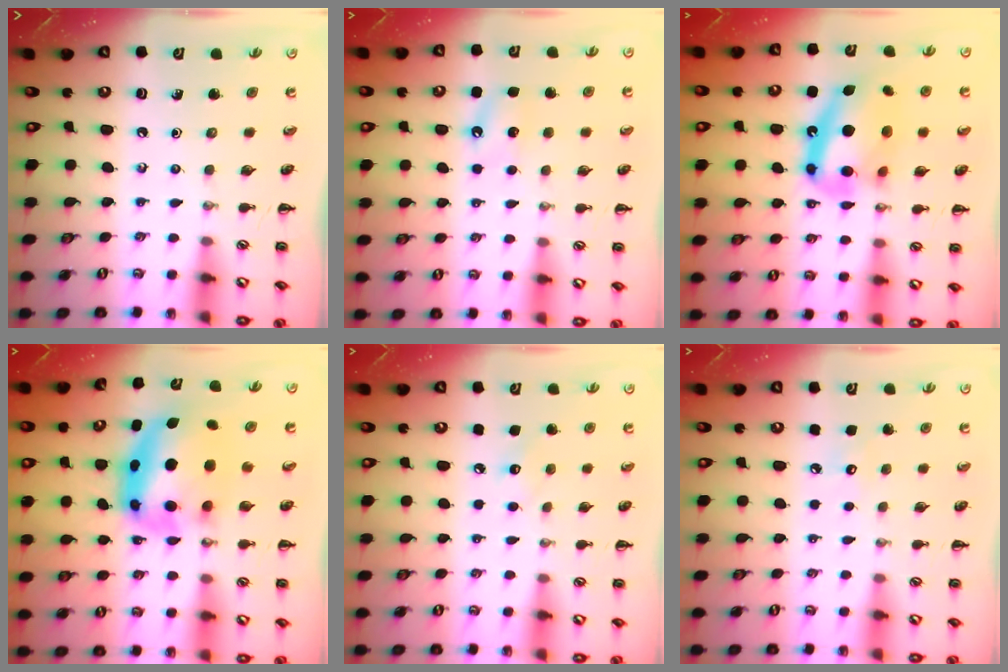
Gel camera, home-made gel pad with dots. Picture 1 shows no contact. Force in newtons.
{"total": 6.9, "press": 6.7, "slide": 1.8}
{"total": 16.8, "press": 16.2, "slide": 4.4}
{"total": 10.4, "press": 10.0, "slide": 2.8}
{"total": 5.9, "press": 5.8, "slide": 1.2}
{"total": 3.8, "press": 3.7, "slide": 0.9}